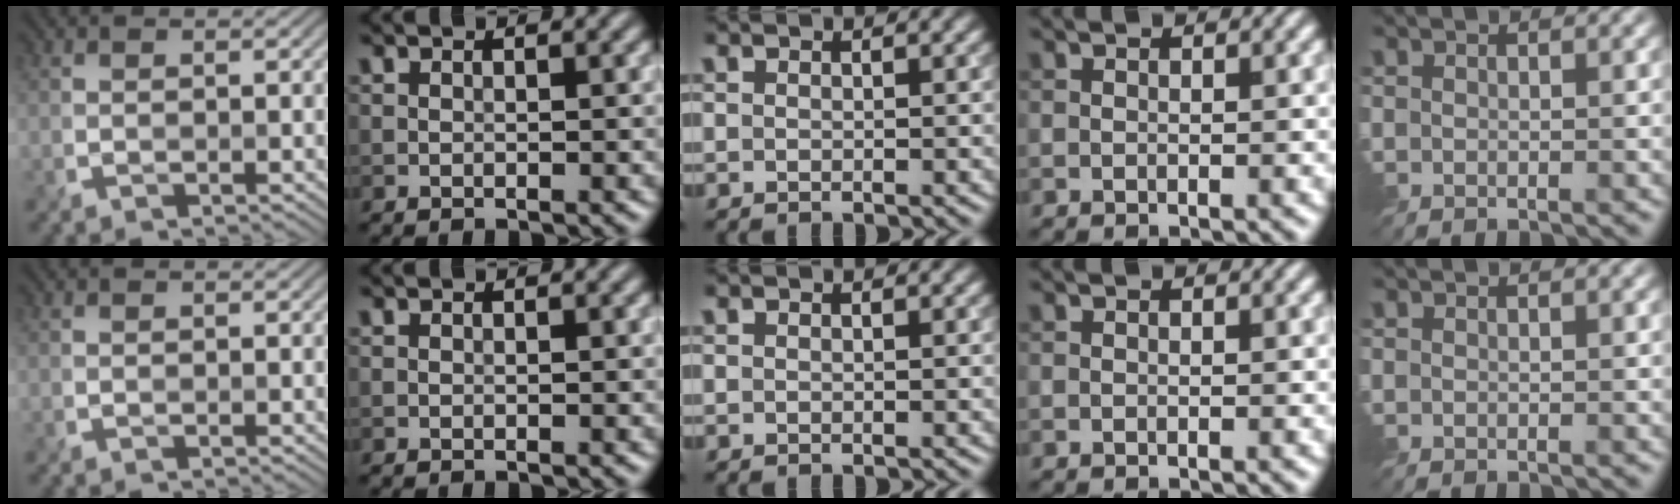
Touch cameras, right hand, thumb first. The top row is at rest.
{}